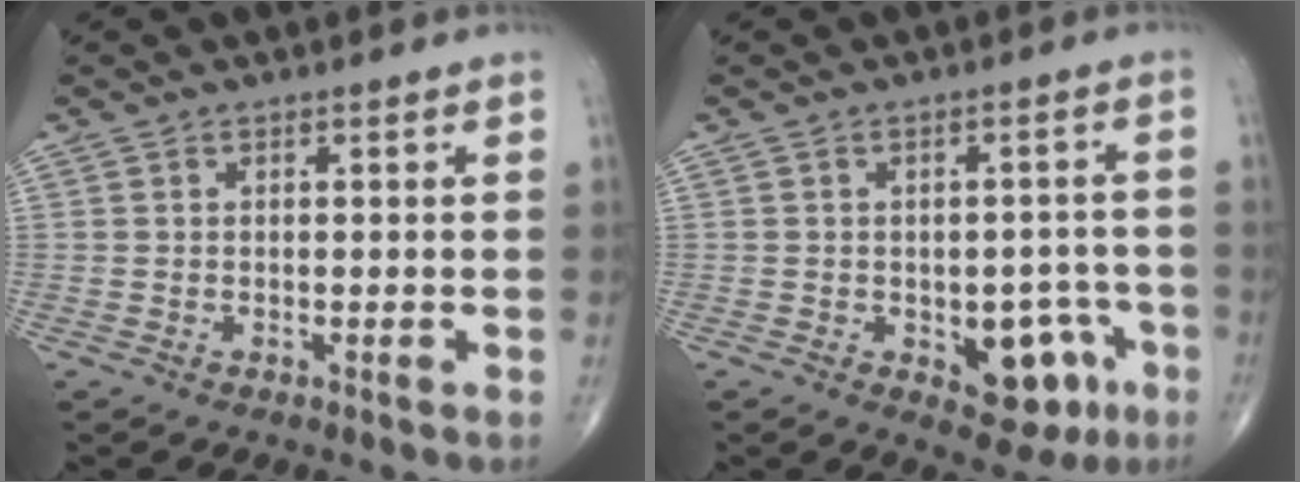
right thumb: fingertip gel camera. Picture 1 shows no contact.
{"total": 10.0, "force": [-3.8, 5.8, 7.2], "torque": [-0.050, 0.026, -0.038]}